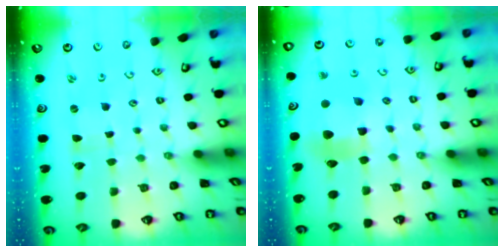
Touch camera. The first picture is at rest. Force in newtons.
{"total": 8.9, "press": 8.8, "slide": 1.5}